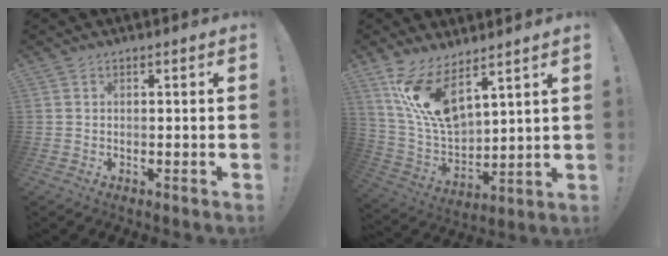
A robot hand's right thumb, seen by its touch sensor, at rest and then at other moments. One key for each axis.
{"total": 14.7, "fx": 9.9, "fy": 5.6, "fz": 9.4, "tx": -0.198, "ty": -0.071, "tz": 0.183}